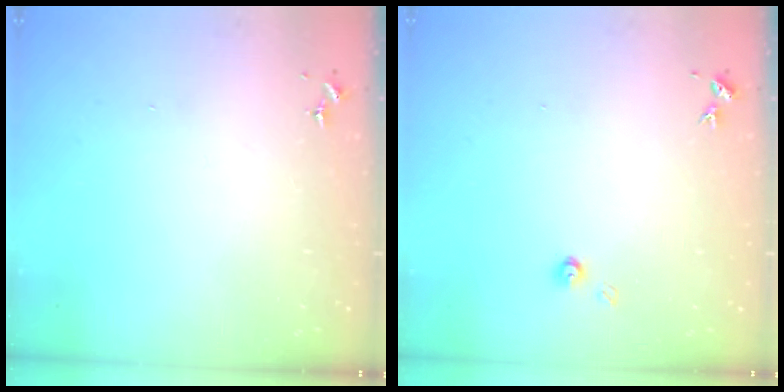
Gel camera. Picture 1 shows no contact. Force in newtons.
{"total": 3.5, "press": 3.5, "slide": 0.4}